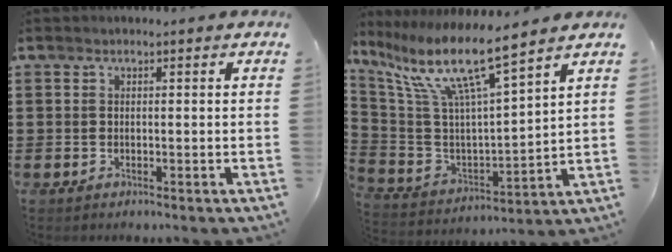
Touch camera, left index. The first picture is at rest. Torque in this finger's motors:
{"motor_torque": [1.50, -0.64, 0.41, 0.21]}